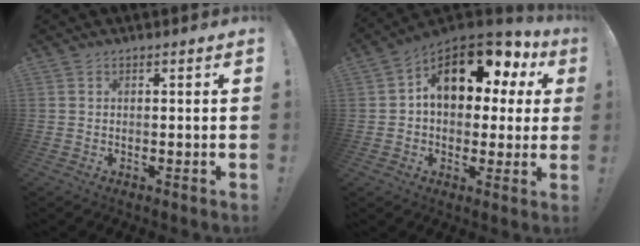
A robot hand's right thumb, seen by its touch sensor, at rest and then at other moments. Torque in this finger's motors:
{"motor_torque": [2.50, 2.51, 0.44, -0.09, 0.13]}